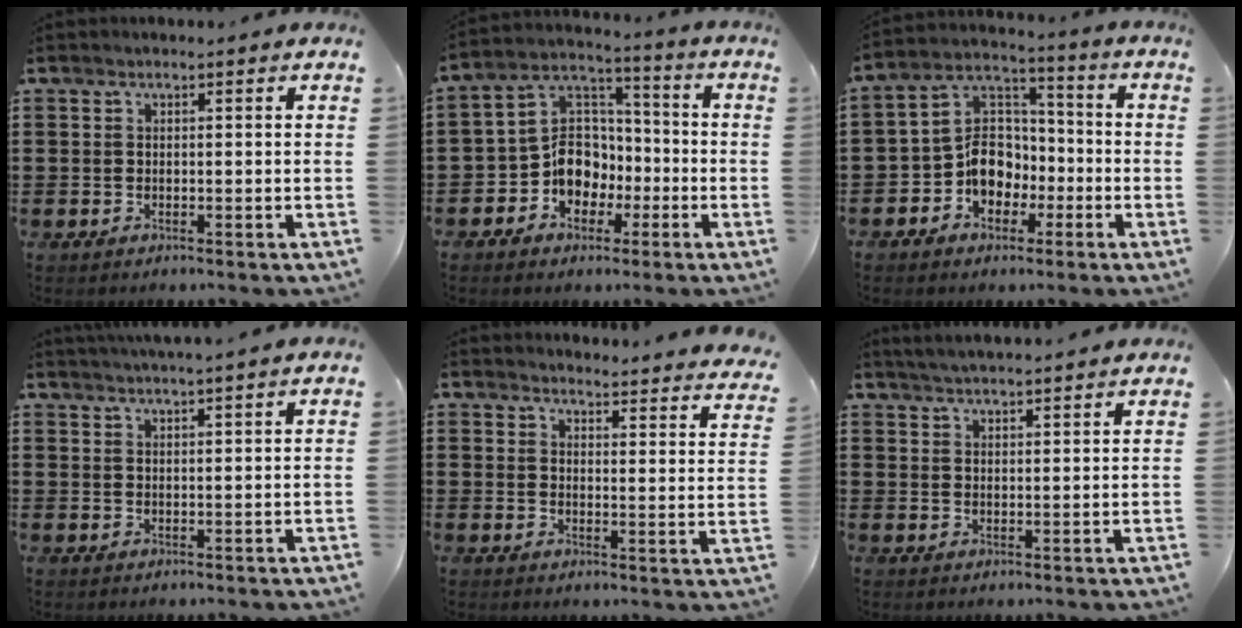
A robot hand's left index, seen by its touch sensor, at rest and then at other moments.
{"total": 8.1, "force": [-2.7, 7.1, 3.0], "torque": [-0.097, 0.005, -0.057]}
{"total": 8.0, "force": [-2.6, 6.4, 4.0], "torque": [-0.110, 0.008, -0.057]}
{"total": 1.9, "force": [1.8, -0.5, 0.4], "torque": [-0.011, -0.002, 0.035]}
{"total": 3.7, "force": [3.6, 0.0, 0.6], "torque": [-0.020, -0.027, 0.062]}
{"total": 3.0, "force": [2.9, -0.4, 0.1], "torque": [-0.010, -0.008, 0.055]}